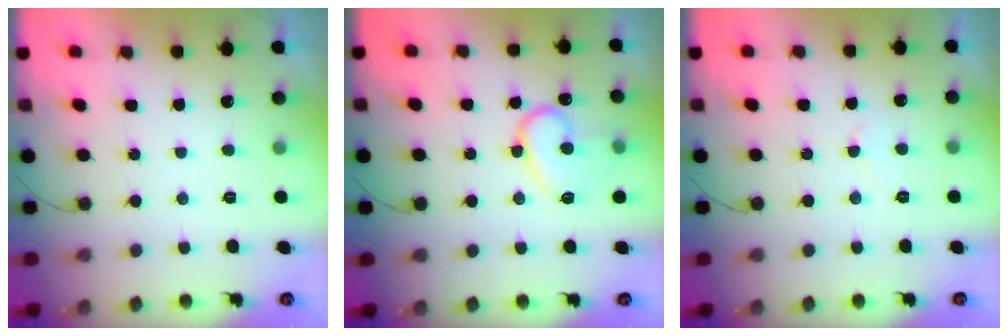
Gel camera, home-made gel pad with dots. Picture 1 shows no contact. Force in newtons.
{"total": 13.7, "press": 13.6, "slide": 1.5}
{"total": 3.0, "press": 3.0, "slide": 0.4}